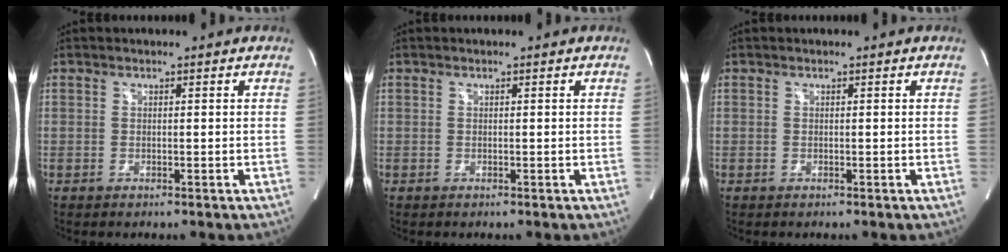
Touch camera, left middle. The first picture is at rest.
{"total": 0.0}
{"total": 0.0}